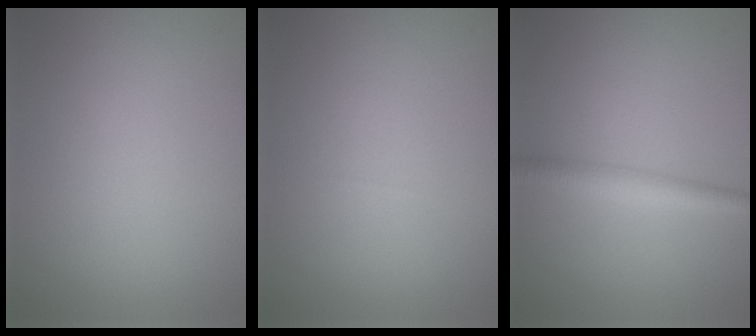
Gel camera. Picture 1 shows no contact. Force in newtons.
{"total": 0.0}
{"total": 2.4, "press": 2.4, "slide": 0.1}